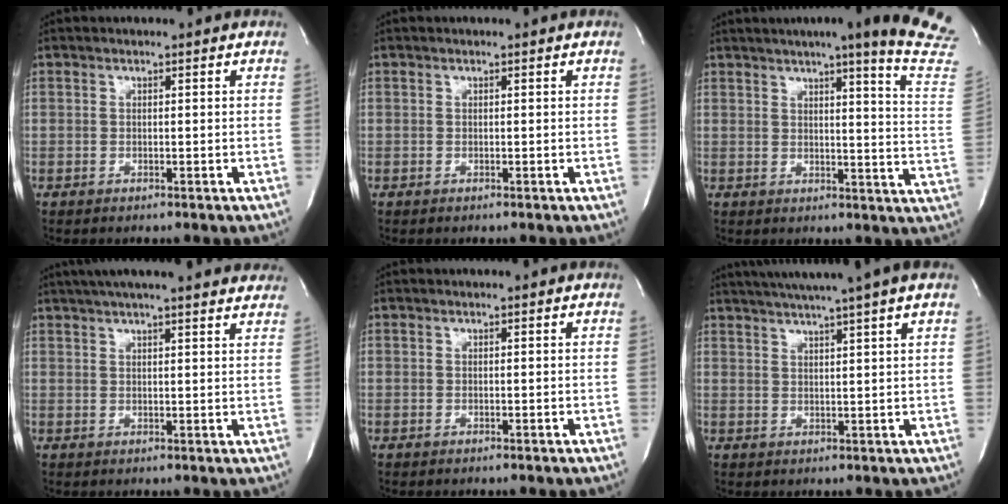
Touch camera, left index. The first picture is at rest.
{"total": 0.0}
{"total": 19.3, "force": [15.7, -1.2, 11.1], "torque": [-0.146, -0.070, 0.174]}
{"total": 20.3, "force": [17.9, 1.9, 9.4], "torque": [-0.149, 0.030, 0.227]}
{"total": 0.0}
{"total": 12.7, "force": [10.2, -1.2, 7.6], "torque": [-0.123, 0.019, 0.132]}